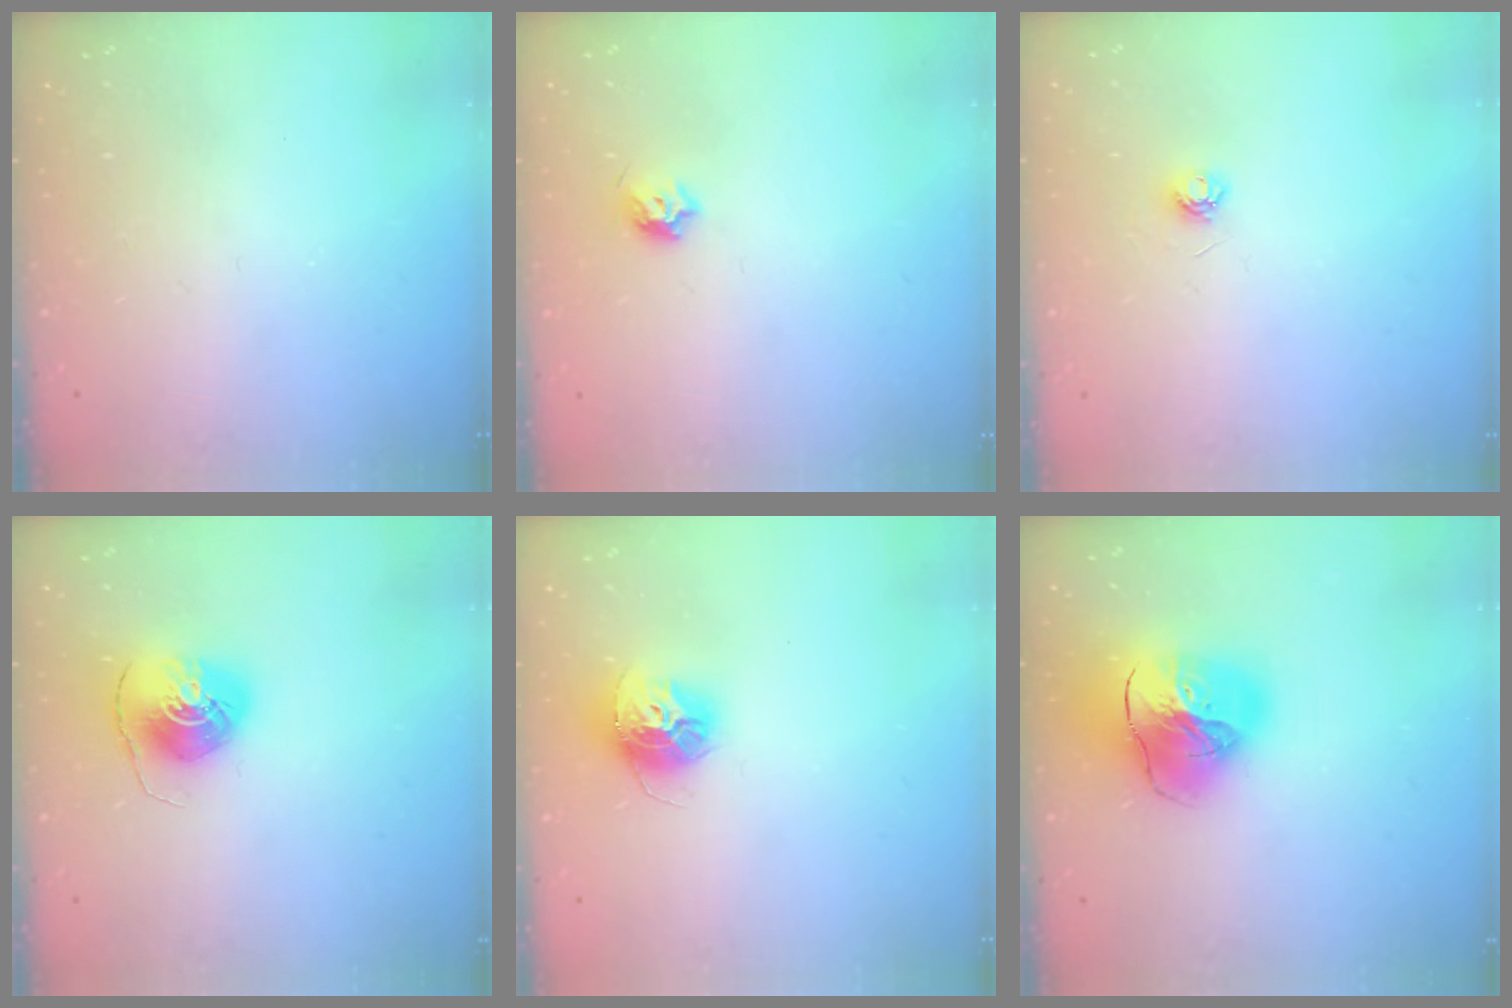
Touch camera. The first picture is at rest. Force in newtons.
{"total": 5.2, "press": 5.1, "slide": 1.0}
{"total": 4.7, "press": 4.6, "slide": 0.6}
{"total": 7.6, "press": 7.6, "slide": 0.3}
{"total": 12.1, "press": 12.0, "slide": 1.0}
{"total": 20.3, "press": 20.2, "slide": 2.2}